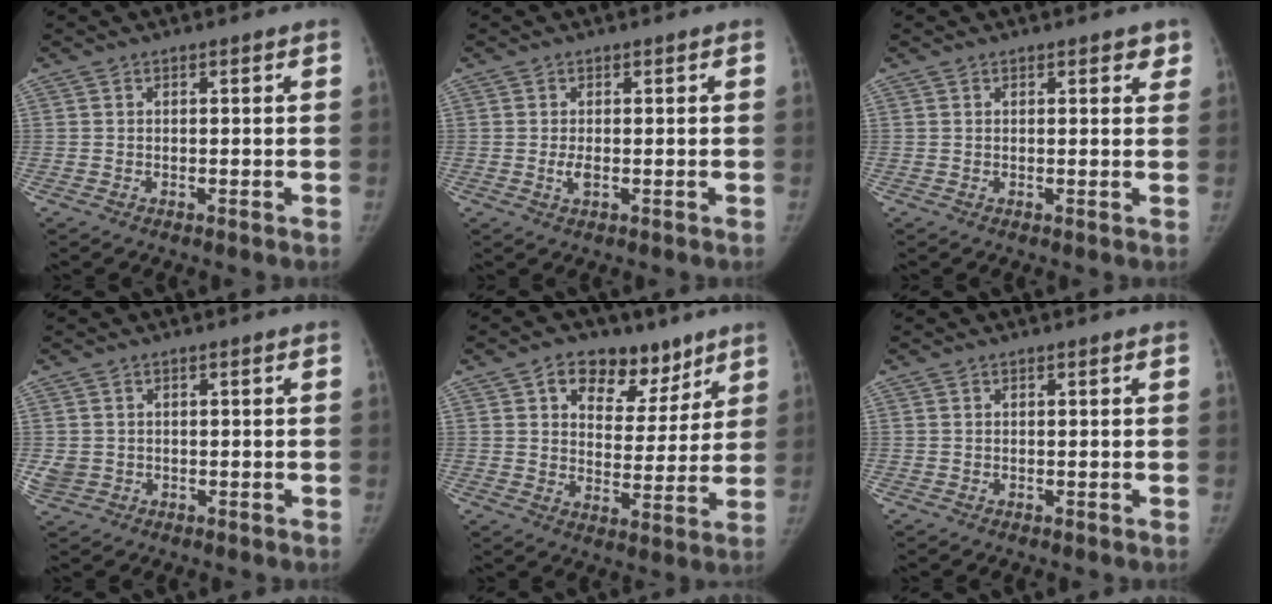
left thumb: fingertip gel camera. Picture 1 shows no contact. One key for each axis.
{"total": 1.8, "fx": -0.3, "fy": 0.7, "fz": 1.6, "tx": -0.035, "ty": -0.005, "tz": -0.005}
{"total": 2.2, "fx": 1.4, "fy": 1.0, "fz": 1.4, "tx": 0.001, "ty": -0.005, "tz": 0.013}
{"total": 2.9, "fx": -0.3, "fy": 2.6, "fz": 1.2, "tx": -0.025, "ty": 0.003, "tz": 0.001}
{"total": 12.5, "fx": 7.6, "fy": 8.1, "fz": 5.9, "tx": -0.031, "ty": -0.029, "tz": 0.114}
{"total": 0.0}